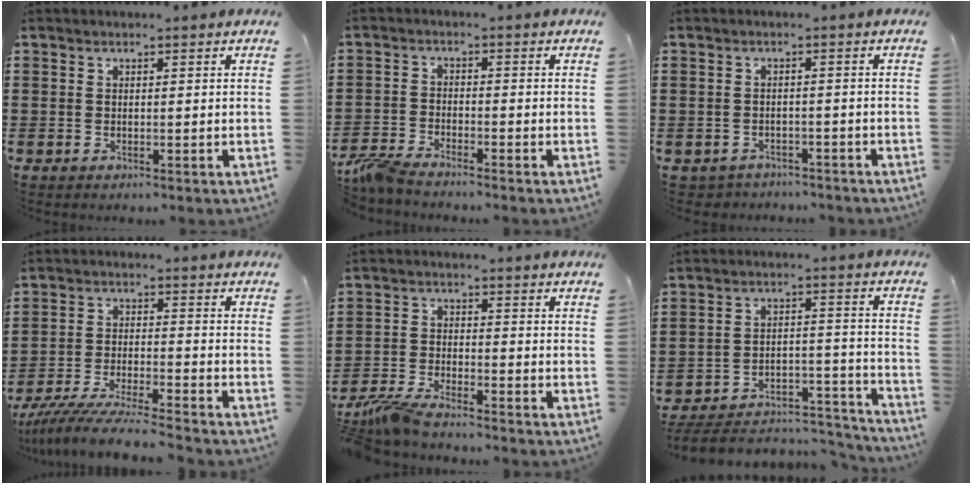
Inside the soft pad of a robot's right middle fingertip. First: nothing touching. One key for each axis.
{"total": 3.7, "fx": -3.4, "fy": 0.3, "fz": 1.5, "tx": -0.055, "ty": -0.009, "tz": -0.074}
{"total": 2.0, "fx": -1.9, "fy": 0.5, "fz": -0.3, "tx": -0.003, "ty": 0.000, "tz": -0.044}
{"total": 7.3, "fx": -6.9, "fy": -0.3, "fz": 2.3, "tx": -0.047, "ty": -0.008, "tz": -0.134}
{"total": 4.8, "fx": -4.5, "fy": 0.2, "fz": 1.8, "tx": -0.059, "ty": -0.015, "tz": -0.091}
{"total": 4.9, "fx": -4.4, "fy": 1.0, "fz": 1.7, "tx": -0.028, "ty": -0.002, "tz": -0.090}